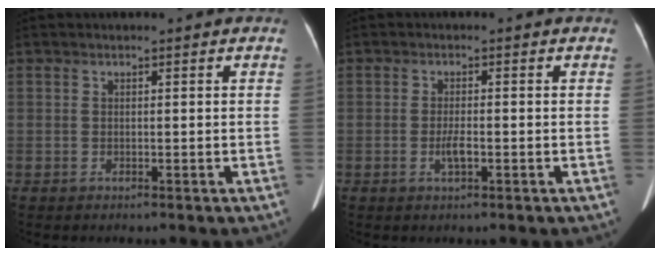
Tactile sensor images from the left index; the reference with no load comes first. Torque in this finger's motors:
{"motor_torque": [0.53, 0.12, 0.18, 0.05]}